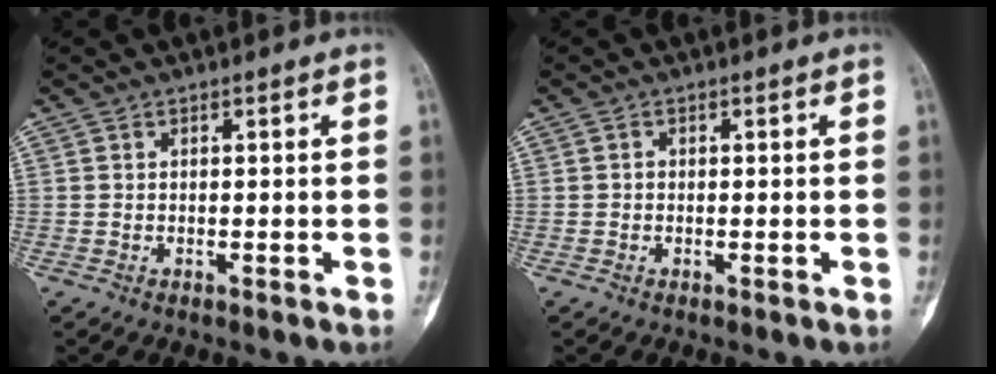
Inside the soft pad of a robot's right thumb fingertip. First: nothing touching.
{"total": 0.5, "force": [-0.1, 0.4, 0.2], "torque": [-0.001, 0.002, -0.004]}